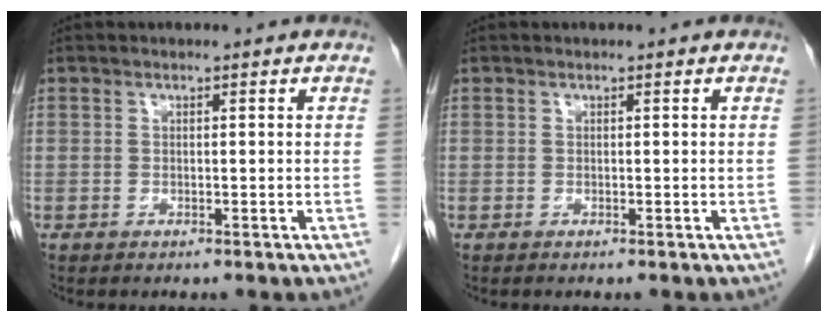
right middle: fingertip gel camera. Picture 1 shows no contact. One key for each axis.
{"total": 0.0}